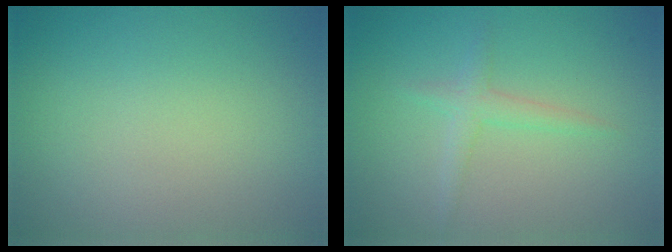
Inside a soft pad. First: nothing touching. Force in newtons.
{"total": 1.6, "press": 1.6, "slide": 0.0}